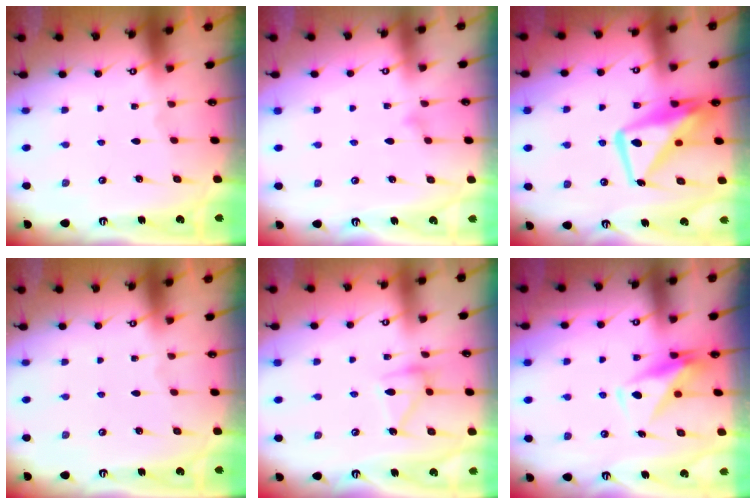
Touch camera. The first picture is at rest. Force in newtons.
{"total": 7.1, "press": 7.1, "slide": 0.5}
{"total": 14.3, "press": 14.2, "slide": 1.1}
{"total": 0.0}
{"total": 12.2, "press": 12.2, "slide": 0.4}
{"total": 8.5, "press": 8.4, "slide": 0.8}